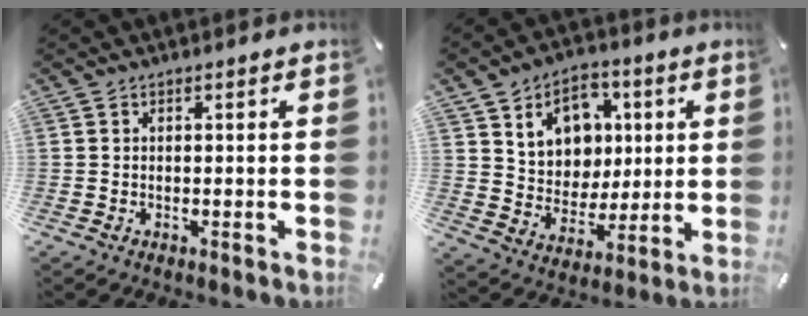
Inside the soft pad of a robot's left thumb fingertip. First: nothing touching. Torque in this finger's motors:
{"motor_torque": [0.70, 0.29, 0.34, -0.10, 0.12]}